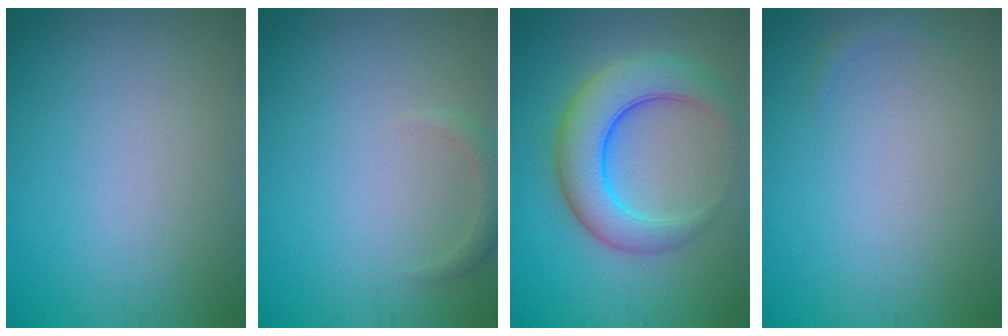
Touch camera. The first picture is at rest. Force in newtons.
{"total": 1.2, "press": 1.2, "slide": 0.2}
{"total": 6.8, "press": 6.8, "slide": 0.3}
{"total": 0.5, "press": 0.5, "slide": 0.1}